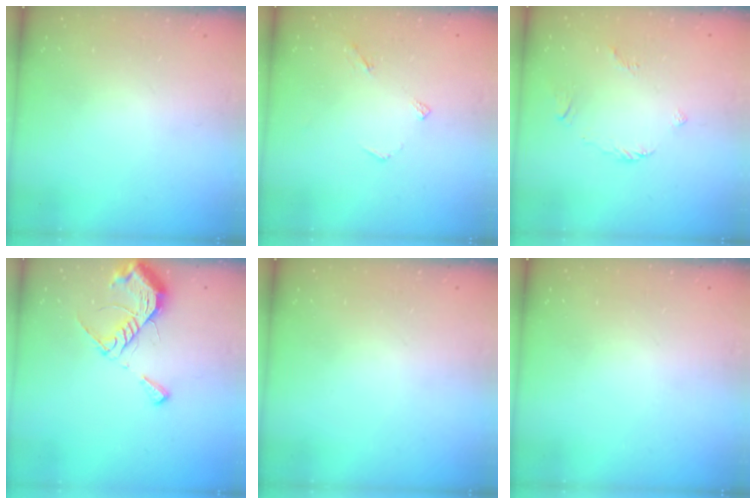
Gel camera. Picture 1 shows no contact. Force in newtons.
{"total": 3.3, "press": 3.3, "slide": 0.3}
{"total": 3.4, "press": 3.3, "slide": 0.7}
{"total": 10.4, "press": 10.4, "slide": 0.8}
{"total": 0.0}
{"total": 0.0}